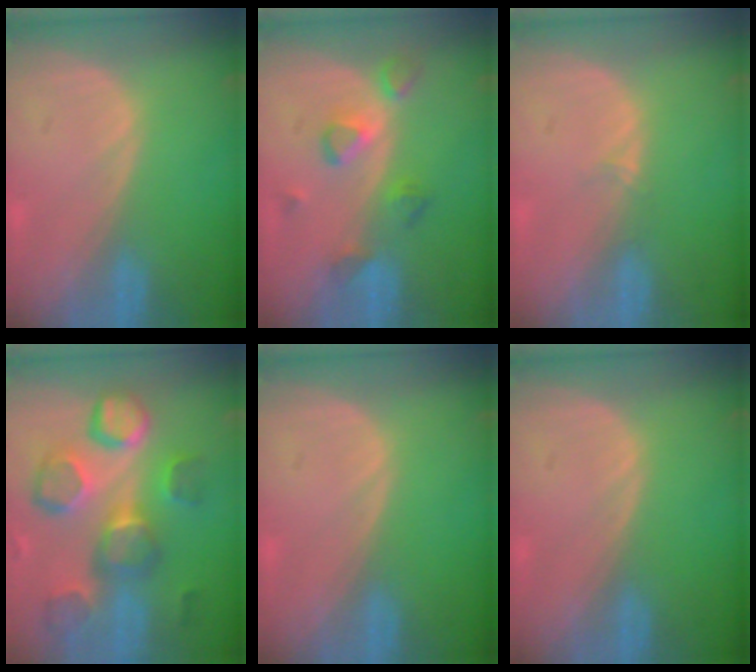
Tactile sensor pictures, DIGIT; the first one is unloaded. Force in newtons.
{"total": 5.1, "press": 5.1, "slide": 0.7}
{"total": 0.9, "press": 0.6, "slide": 0.7}
{"total": 11.3, "press": 10.8, "slide": 3.2}
{"total": 0.0}
{"total": 0.0}